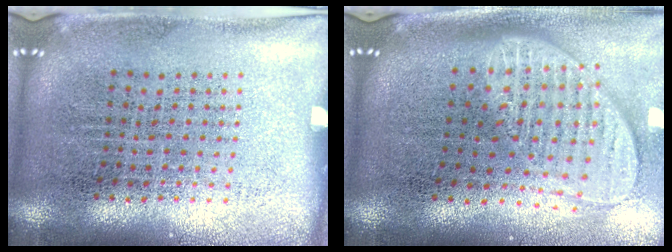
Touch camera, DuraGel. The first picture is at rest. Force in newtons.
{"total": 2.0, "press": 1.6, "slide": 1.1}